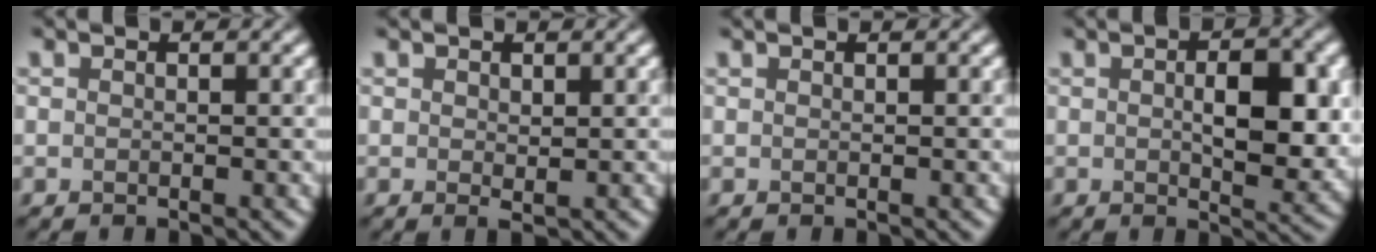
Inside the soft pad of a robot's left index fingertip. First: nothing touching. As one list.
[{"total": 0.7, "force": [0.2, 0.4, 0.6], "torque": [-0.008, -0.003, 0.003]}, {"total": 0.0}, {"total": 5.8, "force": [0.4, 2.5, 5.3], "torque": [-0.083, -0.004, 0.008]}]